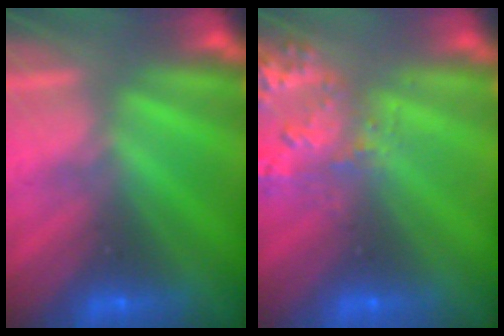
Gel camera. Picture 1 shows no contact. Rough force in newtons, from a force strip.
{"total": 2.8}